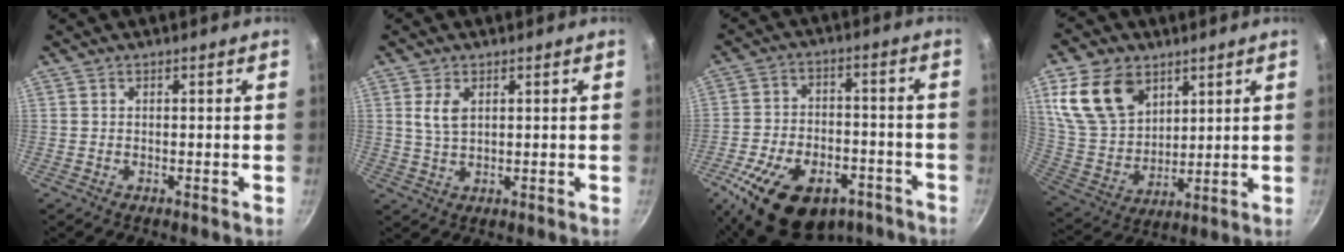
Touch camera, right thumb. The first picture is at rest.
{"total": 4.1, "force": [1.4, 2.2, 3.1], "torque": [-0.060, -0.007, 0.029]}
{"total": 20.7, "force": [-11.7, 12.0, 12.1], "torque": [-0.176, 0.049, -0.177]}
{"total": 16.1, "force": [7.8, 11.0, 8.9], "torque": [-0.145, -0.032, 0.163]}